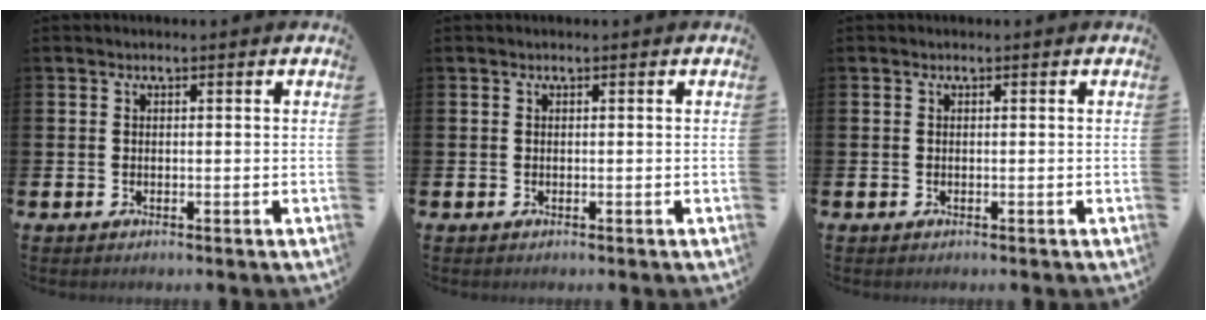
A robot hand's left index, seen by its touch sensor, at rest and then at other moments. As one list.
[{"total": 0.0}, {"total": 0.0}]